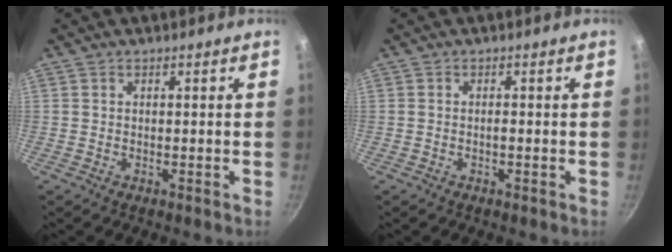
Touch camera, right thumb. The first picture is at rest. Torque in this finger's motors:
{"motor_torque": [0.10, -0.41, 0.07, 0.13, 0.06]}